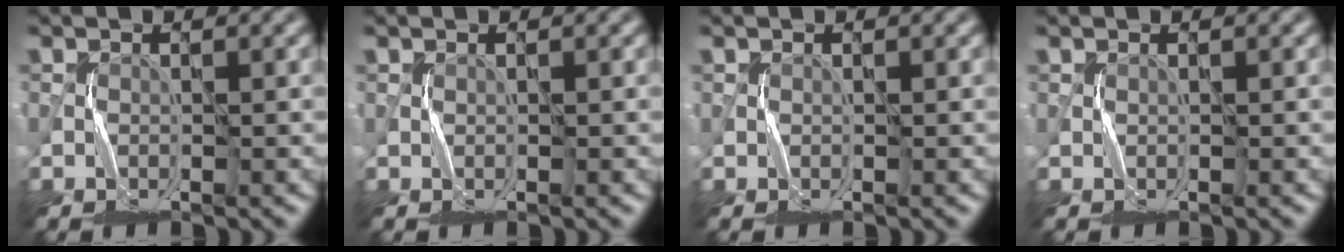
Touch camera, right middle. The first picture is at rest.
{"total": 0.0}
{"total": 0.0}
{"total": 0.0}